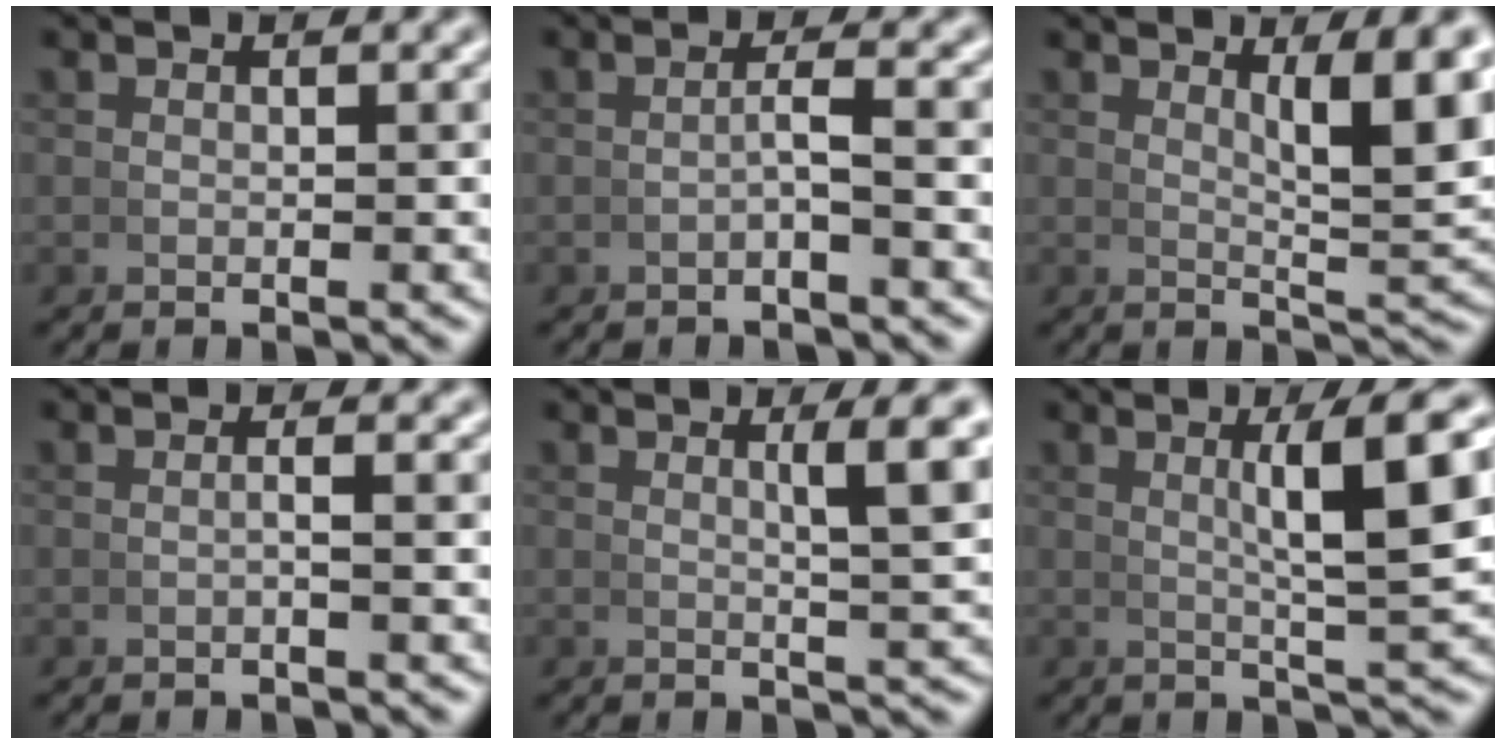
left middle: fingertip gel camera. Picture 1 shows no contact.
{"total": 1.3, "force": [-0.7, -0.1, 1.1], "torque": [-0.019, 0.003, -0.013]}
{"total": 5.9, "force": [2.4, 1.1, 5.3], "torque": [-0.066, -0.006, 0.040]}
{"total": 0.7, "force": [-0.3, -0.1, 0.7], "torque": [-0.015, 0.005, -0.004]}
{"total": 3.9, "force": [1.7, 0.3, 3.5], "torque": [-0.041, 0.003, 0.026]}
{"total": 6.2, "force": [1.7, 0.7, 5.9], "torque": [-0.077, 0.013, 0.025]}